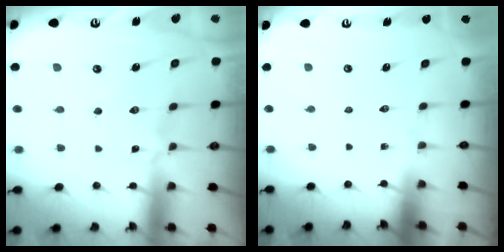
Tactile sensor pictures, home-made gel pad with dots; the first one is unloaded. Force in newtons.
{"total": 0.0}